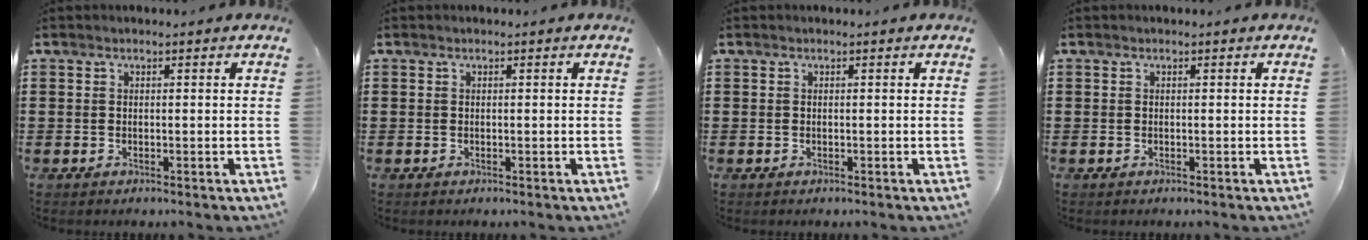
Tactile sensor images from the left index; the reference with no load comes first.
{"total": 0.0}
{"total": 0.0}
{"total": 0.0}